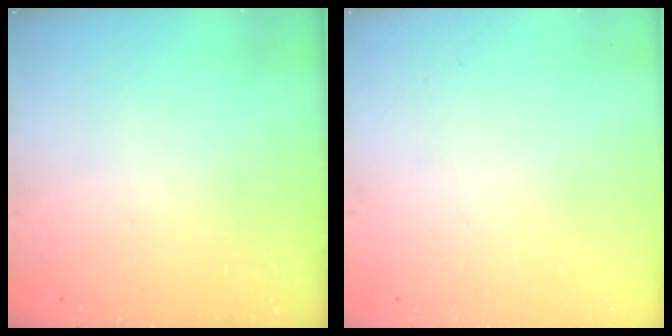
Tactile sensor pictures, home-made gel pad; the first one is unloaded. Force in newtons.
{"total": 0.0}